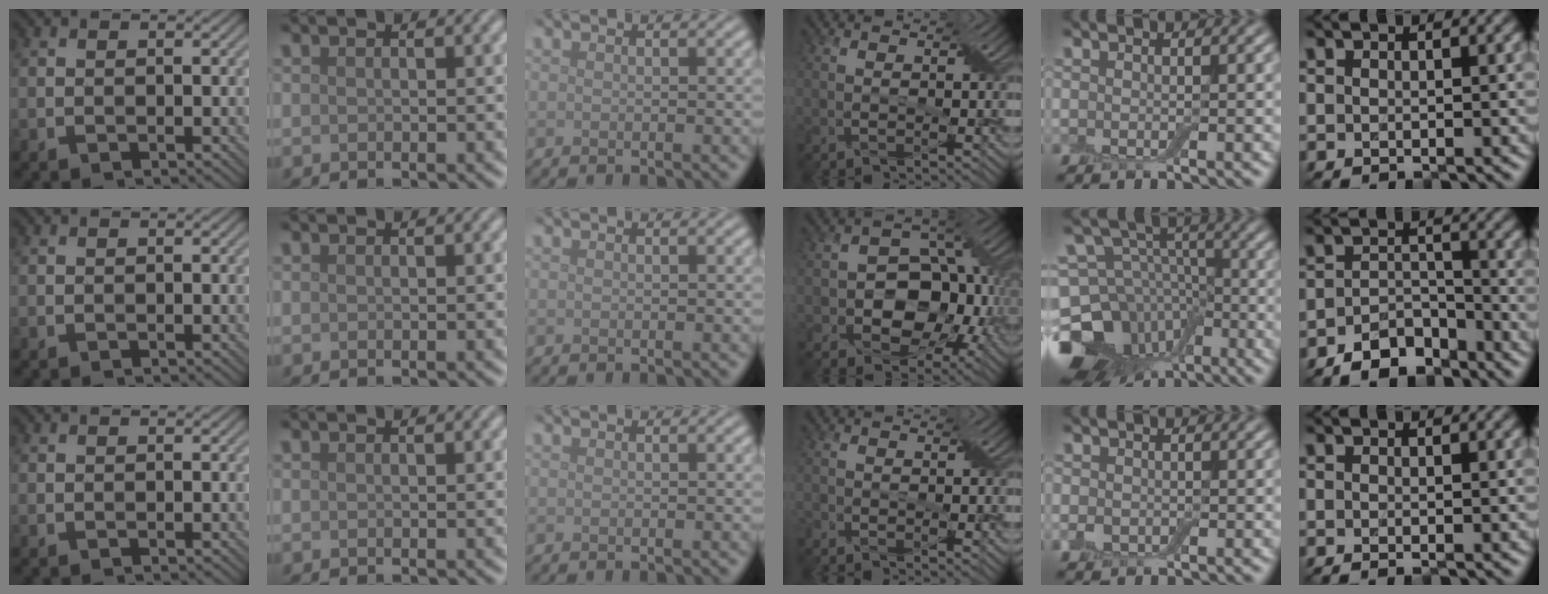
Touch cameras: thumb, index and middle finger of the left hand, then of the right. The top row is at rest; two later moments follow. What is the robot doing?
{"motion": "insert", "object": "drawer"}